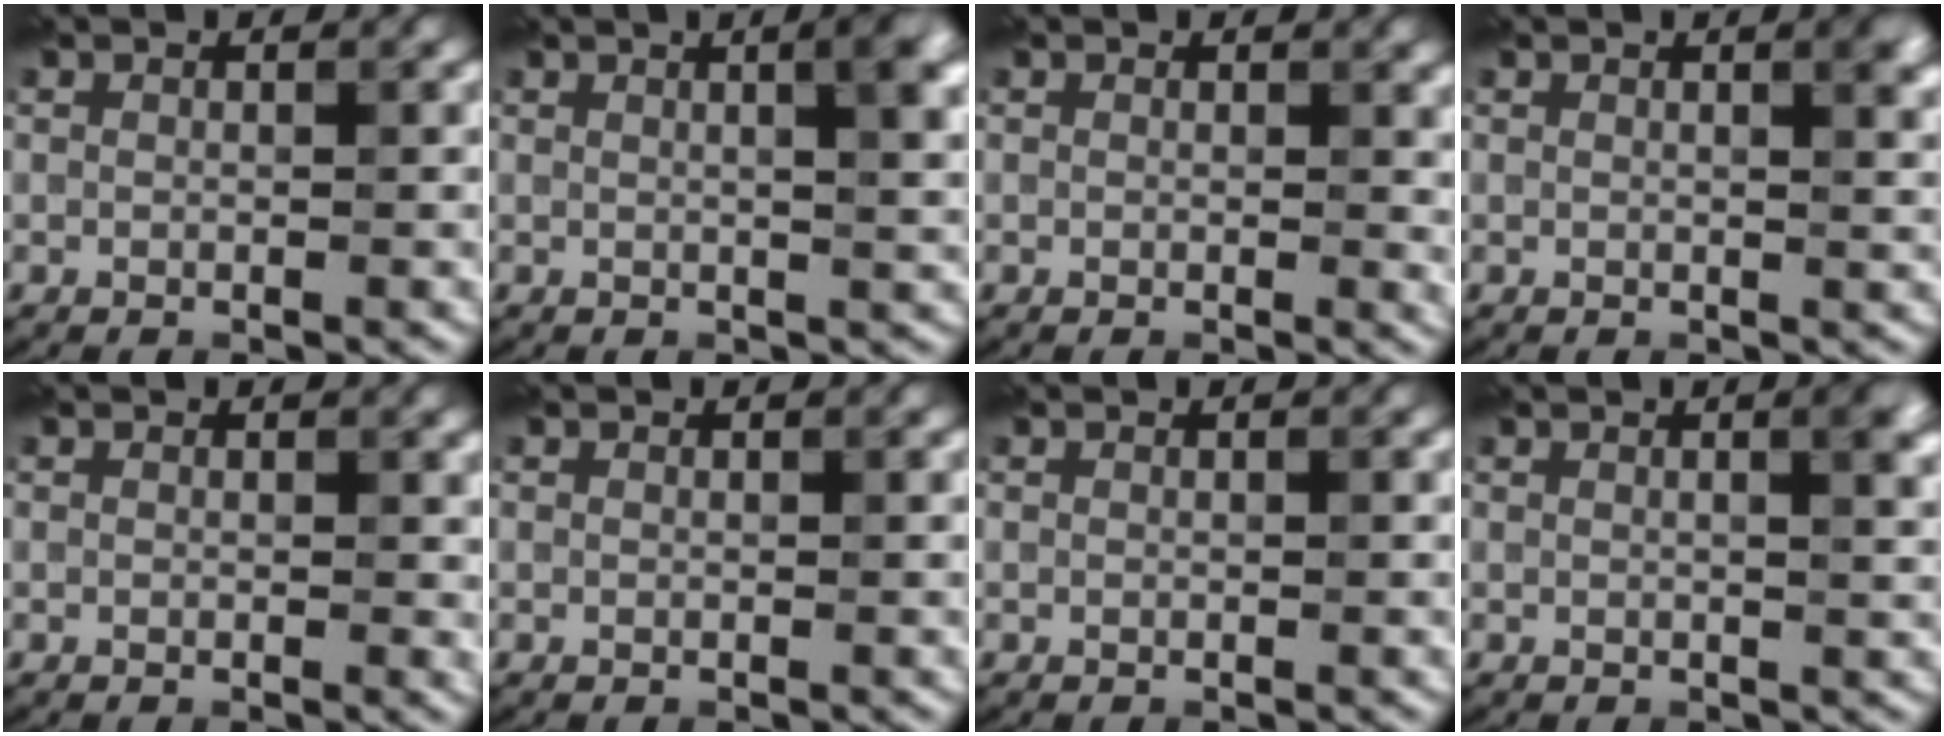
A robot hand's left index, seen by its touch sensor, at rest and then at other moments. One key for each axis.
{"total": 5.9, "fx": 1.9, "fy": 2.2, "fz": 5.1, "tx": -0.033, "ty": 0.029, "tz": 0.001}
{"total": 1.1, "fx": 0.4, "fy": 0.5, "fz": 0.9, "tx": -0.007, "ty": -0.002, "tz": 0.004}
{"total": 2.8, "fx": 1.0, "fy": 0.9, "fz": 2.4, "tx": -0.019, "ty": 0.006, "tz": 0.013}
{"total": 0.6, "fx": 0.2, "fy": 0.3, "fz": 0.5, "tx": -0.006, "ty": -0.002, "tz": 0.002}
{"total": 0.0}
{"total": 0.0}
{"total": 4.1, "fx": 1.2, "fy": 1.7, "fz": 3.6, "tx": -0.023, "ty": 0.019, "tz": 0.003}